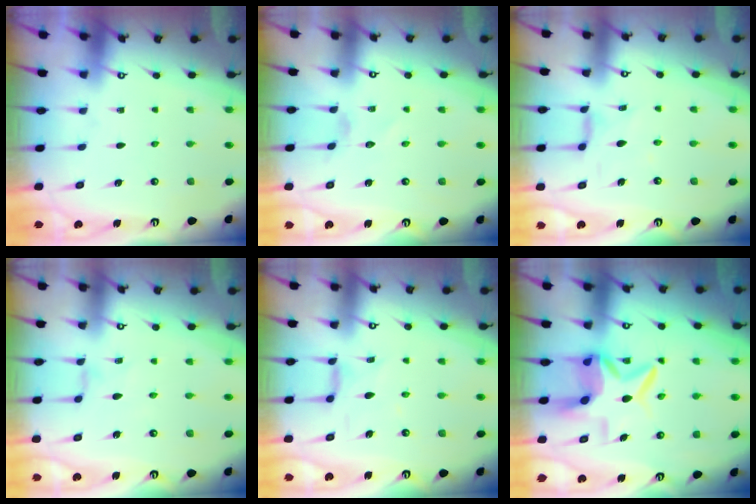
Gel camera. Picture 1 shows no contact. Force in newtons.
{"total": 1.7, "press": 1.7, "slide": 0.2}
{"total": 3.9, "press": 3.9, "slide": 0.4}
{"total": 0.6, "press": 0.5, "slide": 0.2}
{"total": 4.8, "press": 4.8, "slide": 0.5}
{"total": 10.2, "press": 10.1, "slide": 1.5}